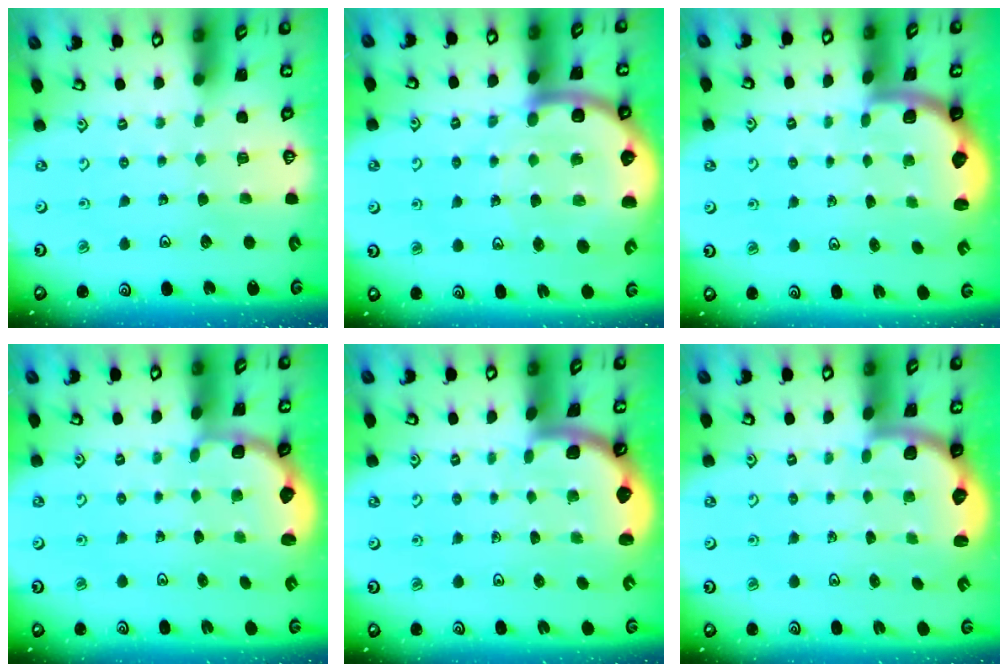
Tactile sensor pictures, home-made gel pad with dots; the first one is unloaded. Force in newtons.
{"total": 10.1, "press": 9.9, "slide": 2.0}
{"total": 2.0, "press": 2.0, "slide": 0.5}
{"total": 2.7, "press": 2.0, "slide": 1.9}
{"total": 1.6, "press": 1.6, "slide": 0.1}
{"total": 2.6, "press": 2.3, "slide": 1.2}